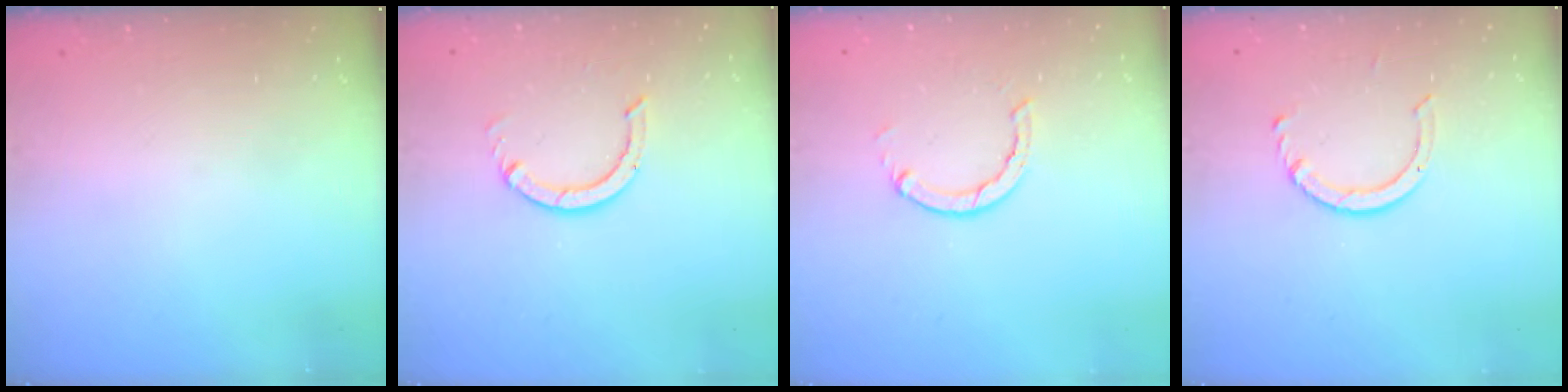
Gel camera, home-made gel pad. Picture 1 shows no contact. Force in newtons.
{"total": 3.6, "press": 3.6, "slide": 0.3}
{"total": 3.3, "press": 3.2, "slide": 0.4}
{"total": 4.2, "press": 4.2, "slide": 0.3}